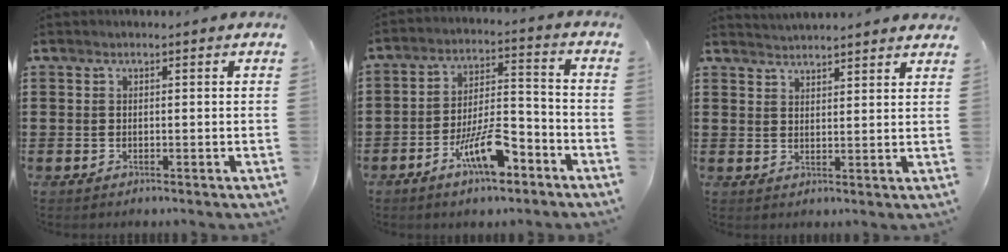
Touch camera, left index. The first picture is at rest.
{"total": 10.4, "force": [-6.0, 3.5, 7.7], "torque": [-0.151, 0.014, -0.109]}
{"total": 2.8, "force": [2.7, -0.3, -0.2], "torque": [-0.004, -0.009, 0.052]}